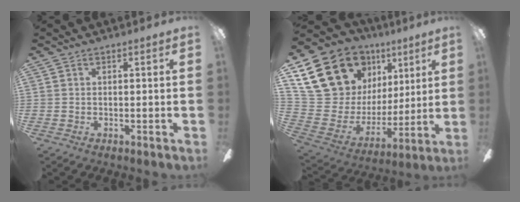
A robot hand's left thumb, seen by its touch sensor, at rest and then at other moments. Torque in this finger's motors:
{"motor_torque": [0.46, 0.54, 1.35, -1.42, 0.20]}